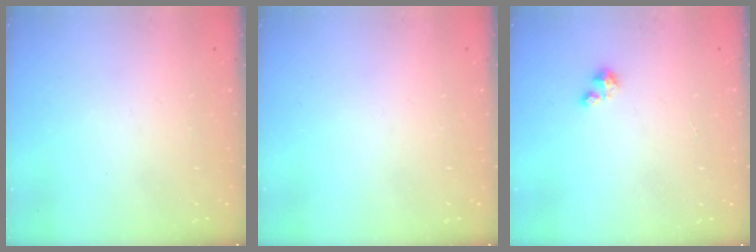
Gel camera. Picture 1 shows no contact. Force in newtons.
{"total": 0.0}
{"total": 0.9, "press": 0.9, "slide": 0.2}